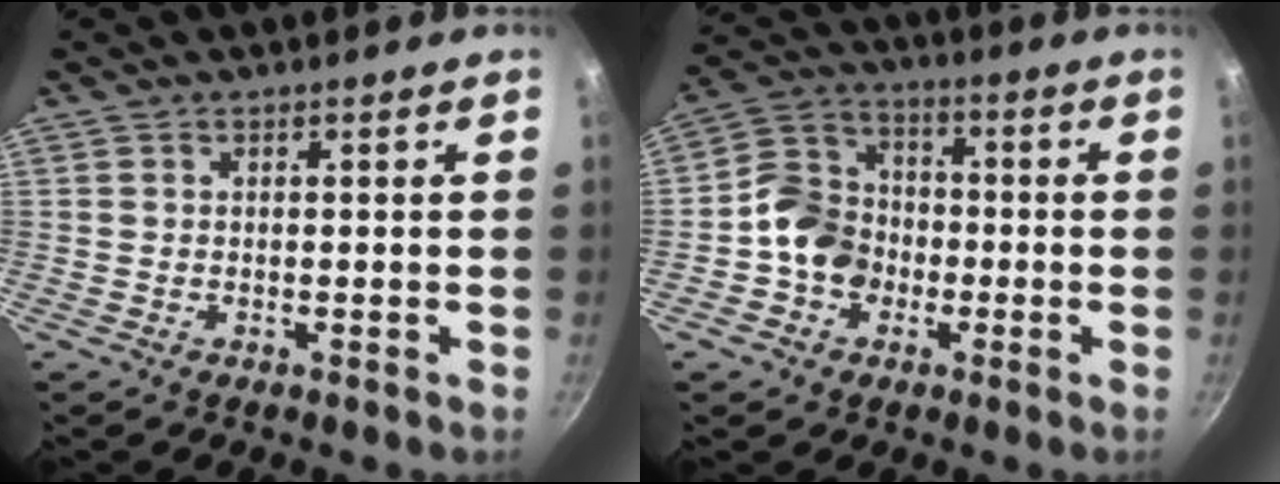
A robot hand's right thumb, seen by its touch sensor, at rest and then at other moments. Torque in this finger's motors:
{"motor_torque": [0.78, 0.56, 0.85, -0.50, 0.20]}